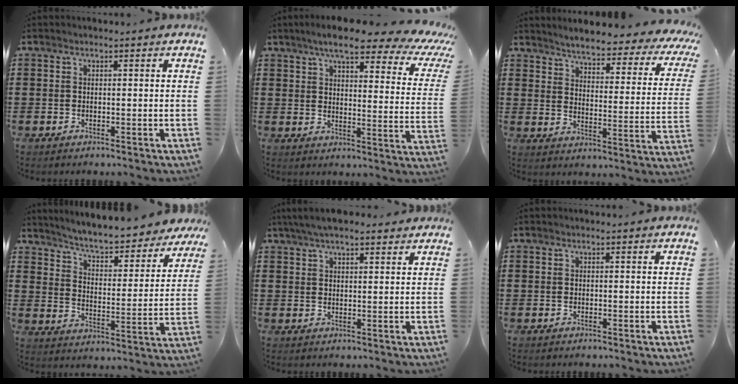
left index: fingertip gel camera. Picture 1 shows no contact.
{"total": 8.1, "force": [6.3, 1.9, 4.7], "torque": [-0.101, -0.024, 0.105]}
{"total": 3.8, "force": [3.6, -0.1, 1.4], "torque": [-0.049, -0.034, 0.053]}
{"total": 5.3, "force": [5.1, 0.2, 1.5], "torque": [-0.053, -0.040, 0.082]}
{"total": 4.5, "force": [3.9, 1.4, 1.7], "torque": [-0.043, 0.000, 0.073]}
{"total": 0.0}